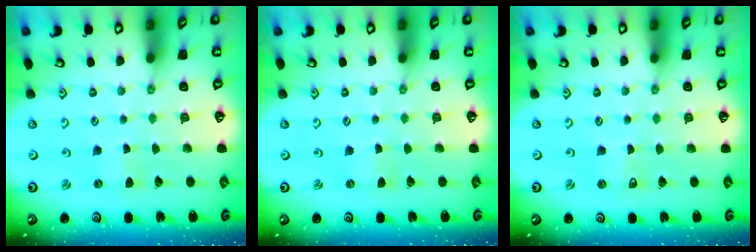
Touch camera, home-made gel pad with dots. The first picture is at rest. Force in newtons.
{"total": 0.0}
{"total": 0.7, "press": 0.7, "slide": 0.0}